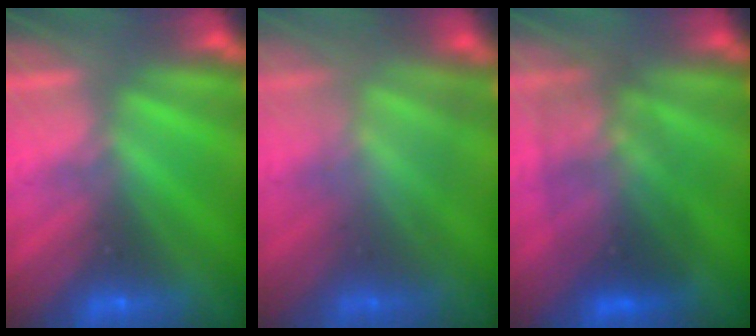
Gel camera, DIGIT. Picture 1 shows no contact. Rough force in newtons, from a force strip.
{"total": 3.5}
{"total": 2.9}